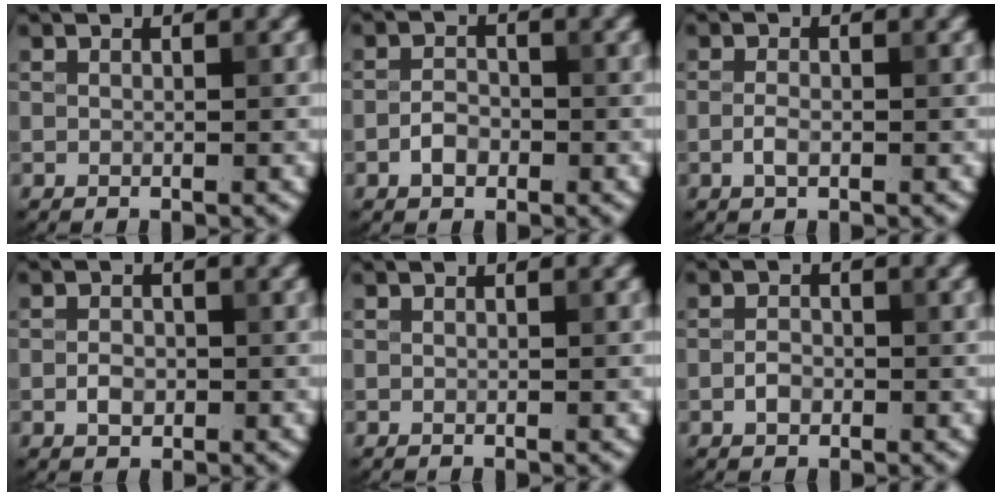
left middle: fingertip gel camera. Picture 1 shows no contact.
{"total": 2.0, "force": [-1.0, 1.3, 1.2], "torque": [-0.020, 0.005, -0.021]}
{"total": 1.4, "force": [-0.5, 0.7, 1.2], "torque": [-0.026, 0.000, -0.012]}
{"total": 1.8, "force": [-0.5, 1.2, 1.2], "torque": [-0.021, 0.003, -0.013]}
{"total": 0.0}
{"total": 1.5, "force": [-0.6, 1.0, 0.9], "torque": [-0.016, 0.003, -0.014]}